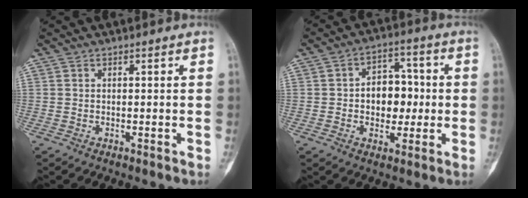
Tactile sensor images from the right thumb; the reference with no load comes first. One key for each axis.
{"total": 9.3, "fx": -0.3, "fy": 6.7, "fz": 6.4, "tx": -0.045, "ty": 0.023, "tz": -0.007}